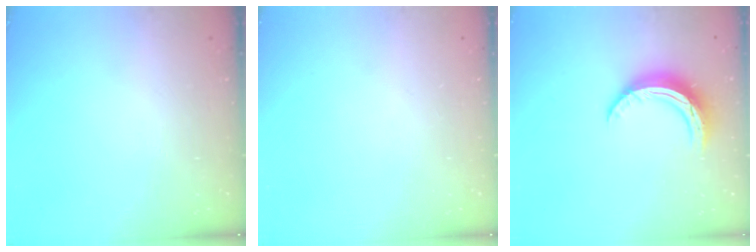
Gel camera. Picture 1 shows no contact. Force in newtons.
{"total": 0.0}
{"total": 10.5, "press": 10.5, "slide": 0.2}